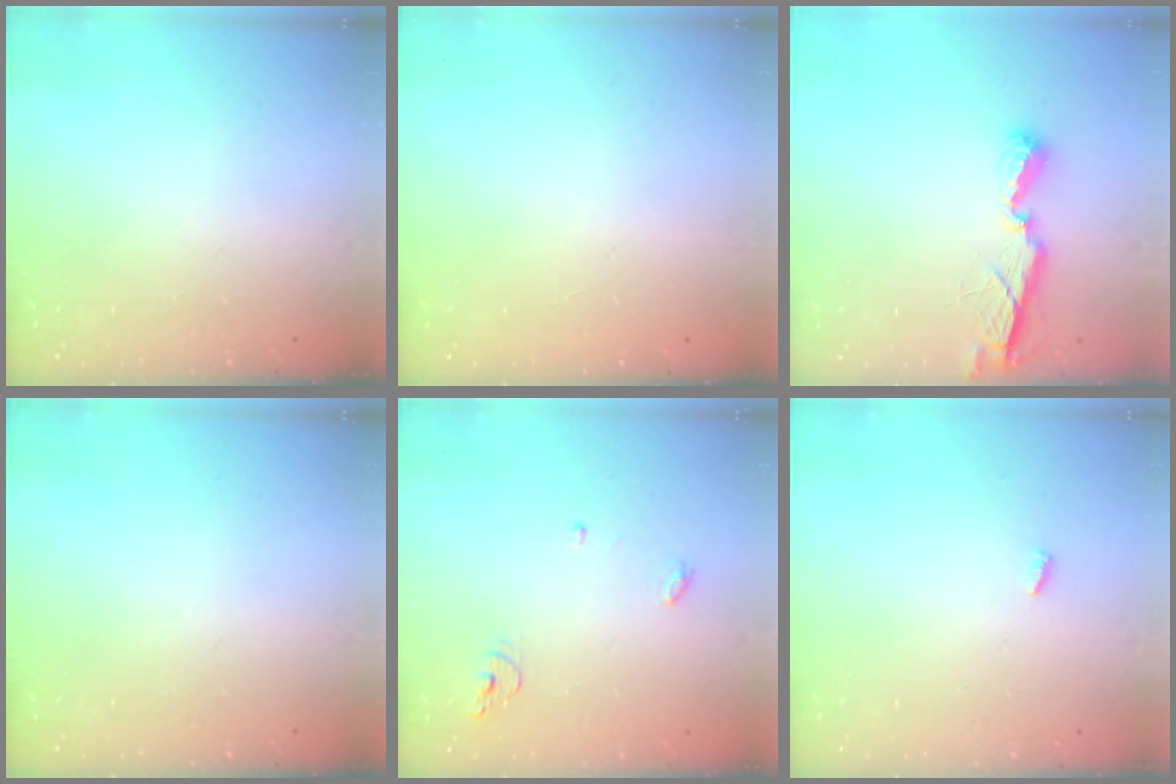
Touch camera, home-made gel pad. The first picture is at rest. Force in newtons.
{"total": 0.9, "press": 0.9, "slide": 0.1}
{"total": 6.7, "press": 6.7, "slide": 0.5}
{"total": 0.0}
{"total": 4.6, "press": 4.5, "slide": 0.3}
{"total": 2.8, "press": 2.7, "slide": 0.3}